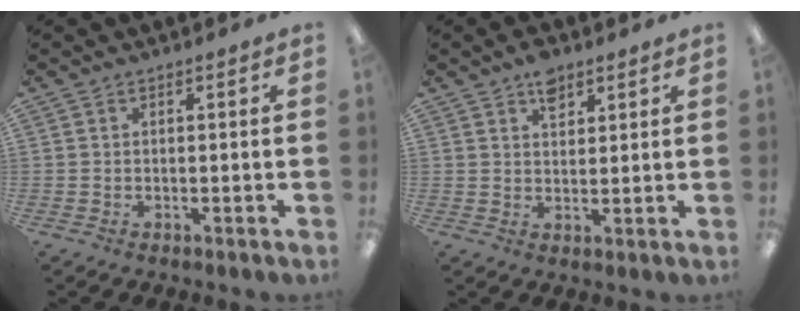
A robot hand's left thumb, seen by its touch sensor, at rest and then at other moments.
{"total": 4.7, "force": [3.2, 2.6, 2.2], "torque": [-0.026, -0.011, 0.055]}